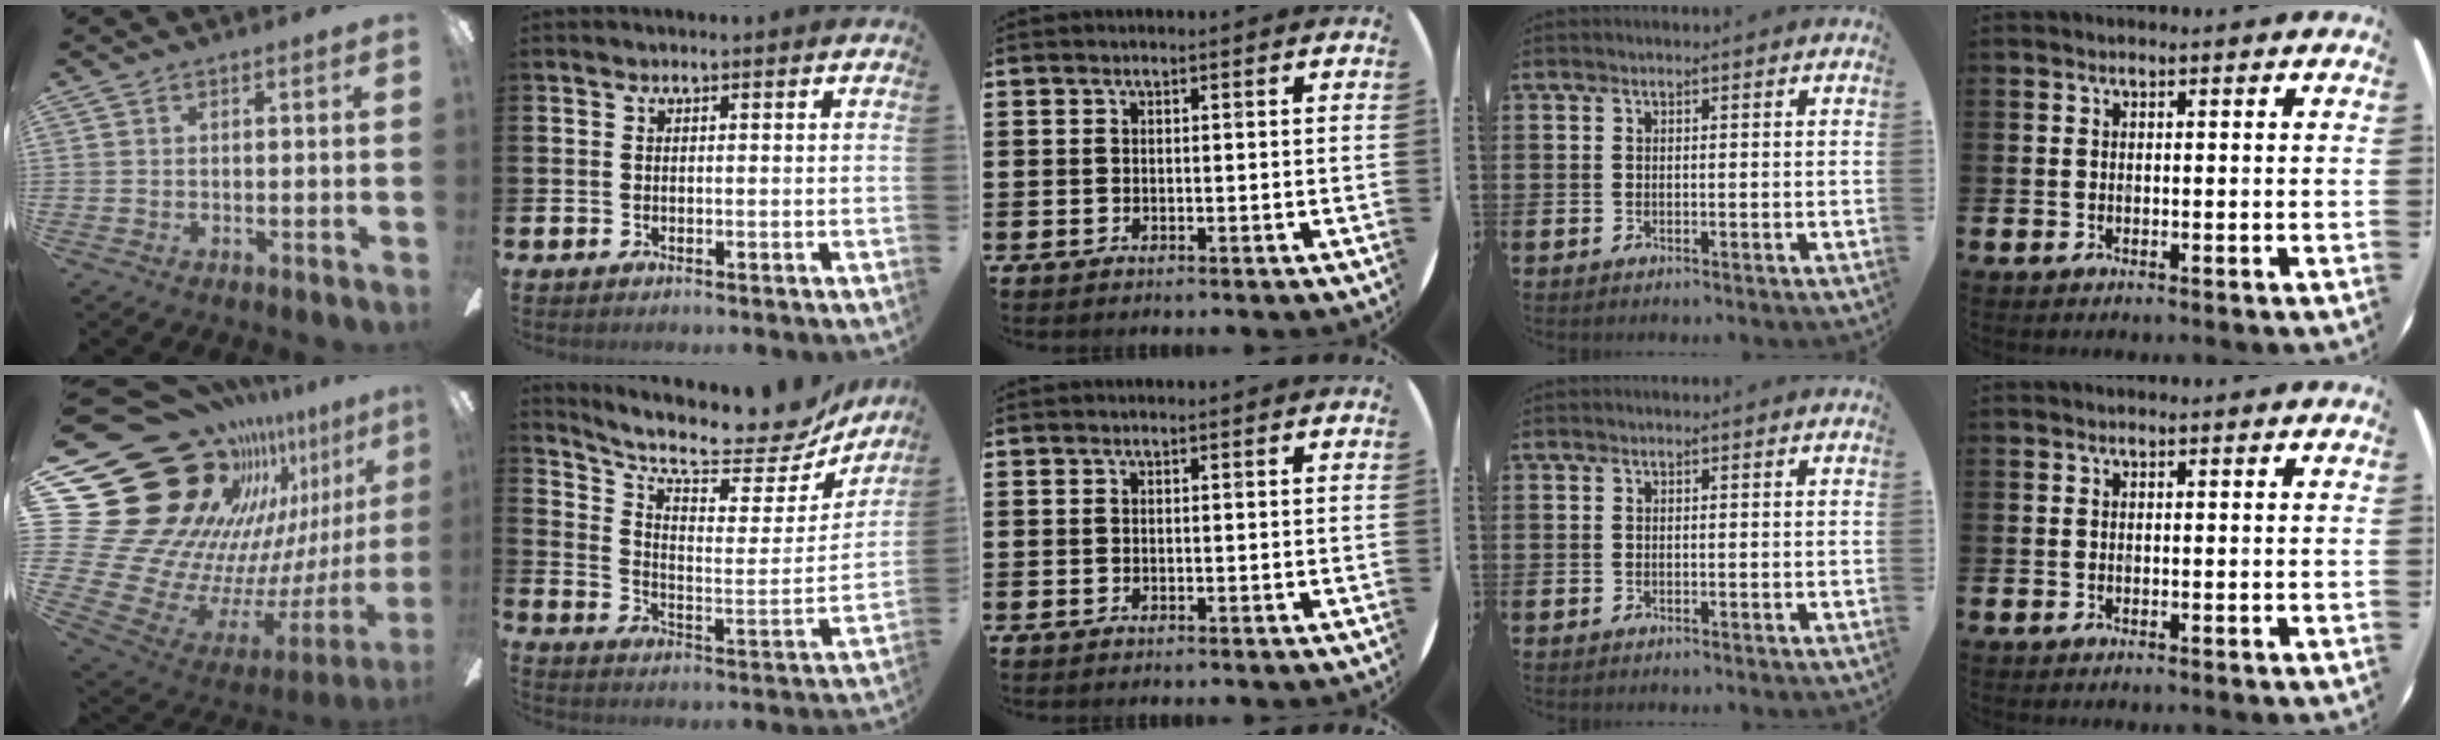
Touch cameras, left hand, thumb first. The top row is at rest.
{"thumb": {"total": 33.2, "force": [17.6, 20.5, 19.3], "torque": [-0.298, -0.217, 0.412]}, "index": {"total": 10.0, "force": [8.9, 2.4, 3.9], "torque": [-0.094, -0.075, 0.148]}}